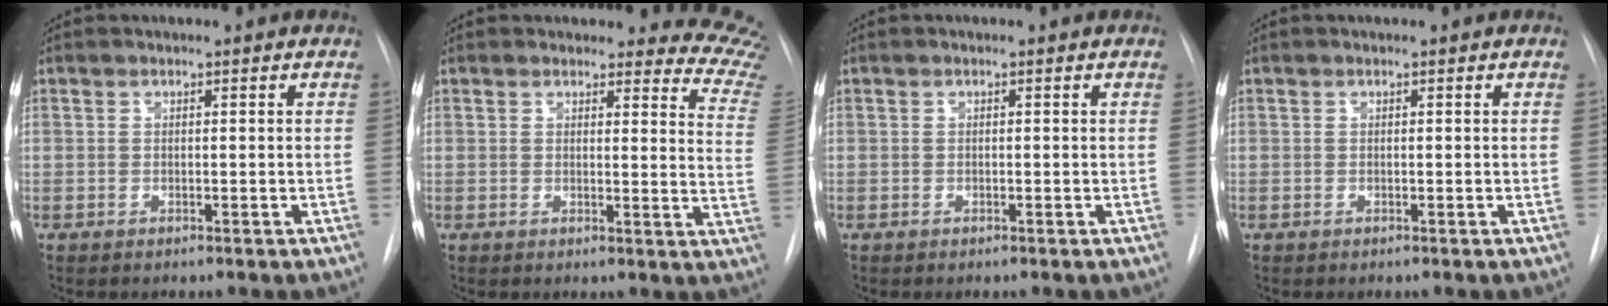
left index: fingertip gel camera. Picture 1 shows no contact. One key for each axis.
{"total": 10.8, "fx": 10.7, "fy": 1.6, "fz": -0.2, "tx": 0.048, "ty": -0.121, "tz": 0.066}
{"total": 0.0}
{"total": 0.0}